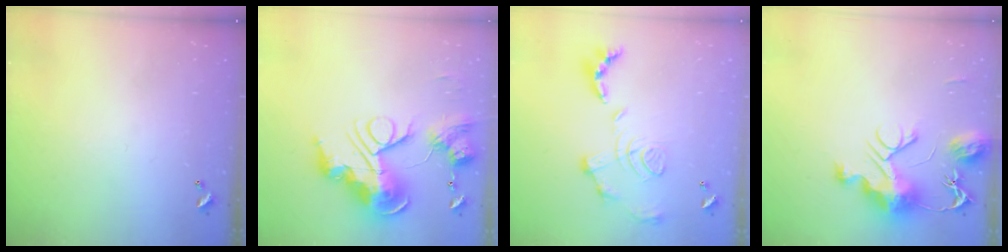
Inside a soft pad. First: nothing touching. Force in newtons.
{"total": 0.7, "press": 0.7, "slide": 0.0}
{"total": 1.5, "press": 0.8, "slide": 1.3}
{"total": 11.5, "press": 11.5, "slide": 1.2}